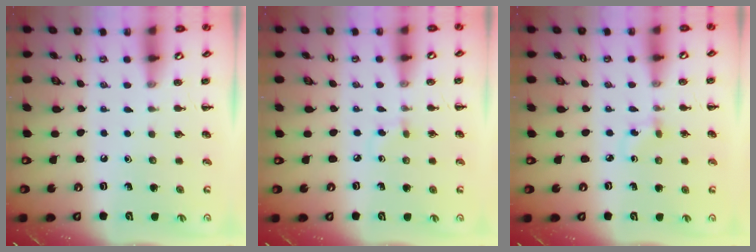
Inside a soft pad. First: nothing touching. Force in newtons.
{"total": 2.6, "press": 2.4, "slide": 1.2}
{"total": 2.0, "press": 1.7, "slide": 1.0}